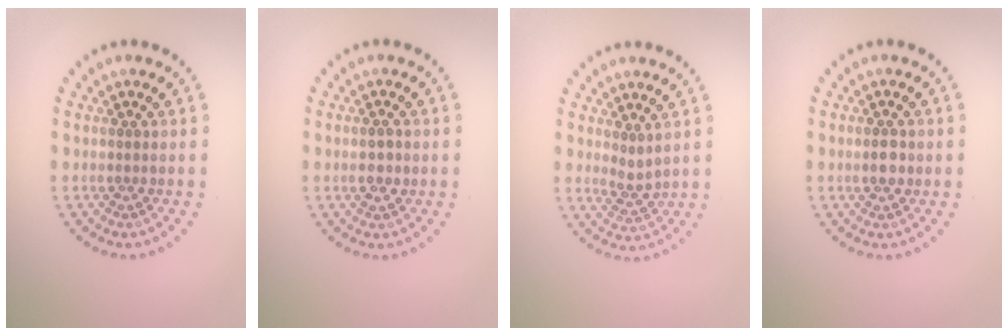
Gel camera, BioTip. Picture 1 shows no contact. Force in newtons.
{"total": 1.6, "press": 1.5, "slide": 0.3}
{"total": 1.6, "press": 1.3, "slide": 1.0}
{"total": 1.5, "press": 1.5, "slide": 0.3}